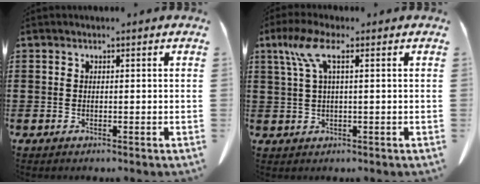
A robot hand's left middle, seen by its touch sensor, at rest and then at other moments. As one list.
[{"total": 5.0, "force": [1.8, 1.0, 4.6], "torque": [-0.109, 0.000, 0.025]}]